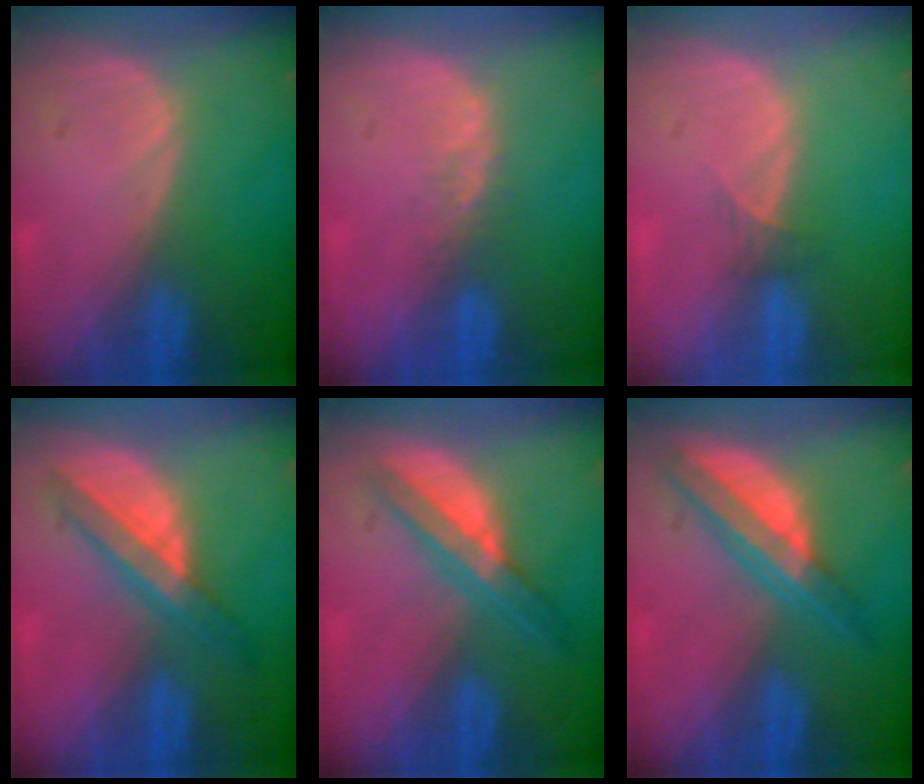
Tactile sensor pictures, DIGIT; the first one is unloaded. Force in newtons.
{"total": 2.1, "press": 1.7, "slide": 1.2}
{"total": 1.3, "press": 1.0, "slide": 0.8}
{"total": 5.7, "press": 5.5, "slide": 1.3}
{"total": 5.9, "press": 5.4, "slide": 2.3}
{"total": 6.8, "press": 5.8, "slide": 3.4}